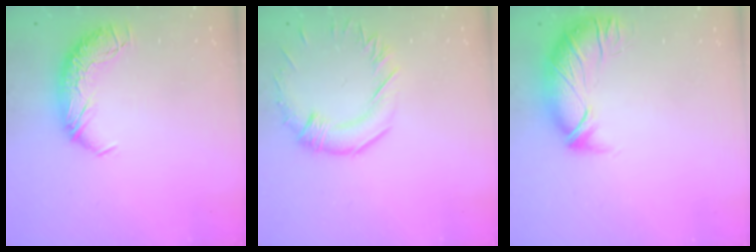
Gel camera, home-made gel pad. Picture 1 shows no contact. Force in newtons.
{"total": 1.0, "press": 0.6, "slide": 0.8}
{"total": 3.0, "press": 1.5, "slide": 2.6}